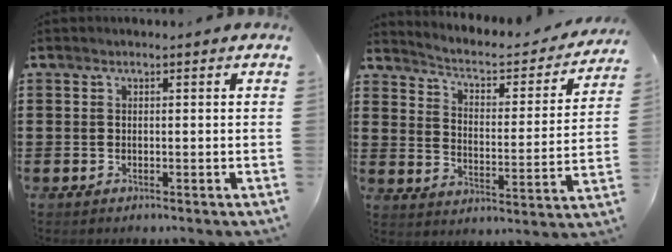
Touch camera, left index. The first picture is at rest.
{"total": 3.1, "force": [2.6, 0.8, 1.4], "torque": [-0.046, -0.023, 0.032]}